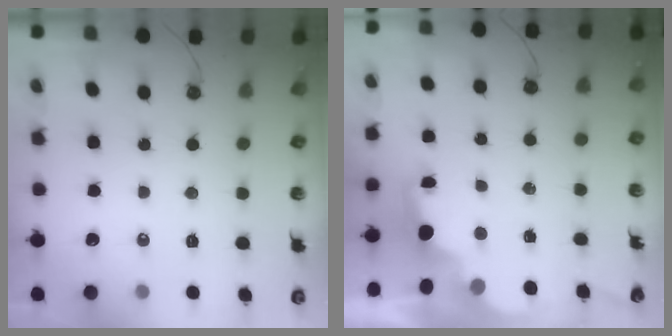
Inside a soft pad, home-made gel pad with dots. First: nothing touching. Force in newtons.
{"total": 2.7, "press": 2.5, "slide": 0.8}